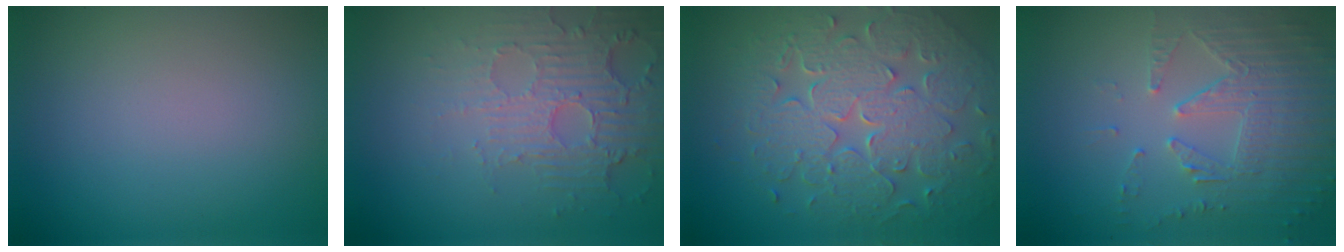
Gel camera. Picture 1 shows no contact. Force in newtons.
{"total": 5.6, "press": 3.6, "slide": 4.4}
{"total": 8.7, "press": 6.3, "slide": 6.1}
{"total": 5.6, "press": 3.7, "slide": 4.2}